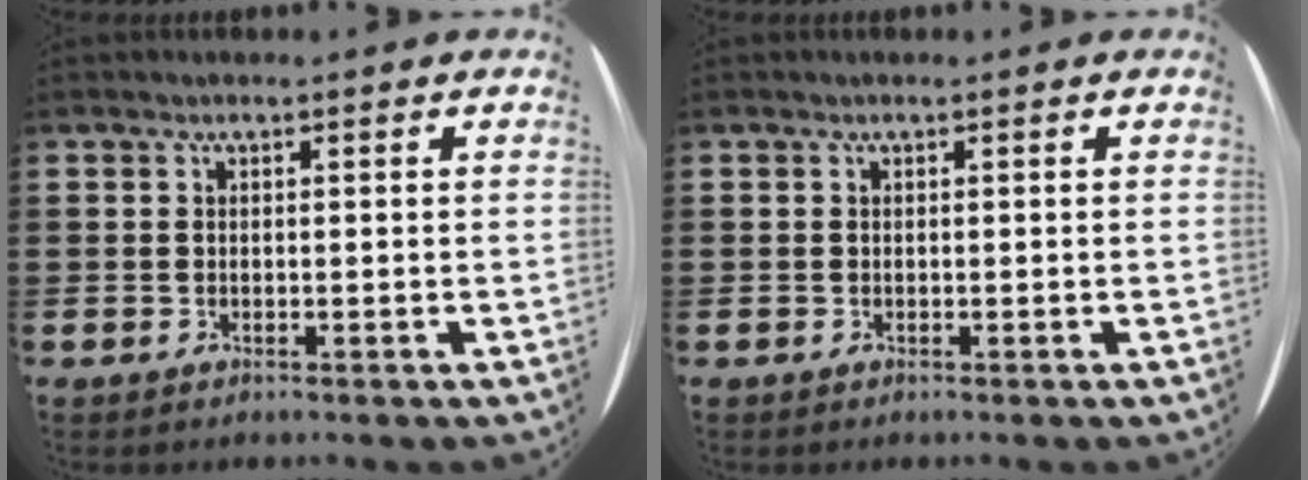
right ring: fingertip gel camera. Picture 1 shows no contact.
{"total": 0.0}